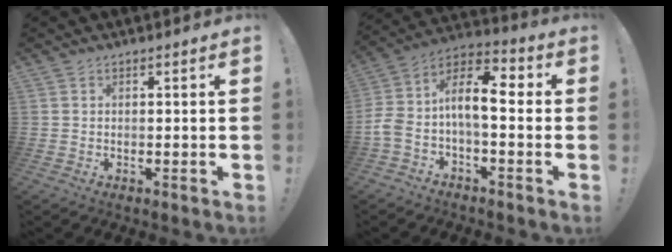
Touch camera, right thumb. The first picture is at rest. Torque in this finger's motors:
{"motor_torque": [0.65, 0.71, 1.05, -0.32, 0.05]}